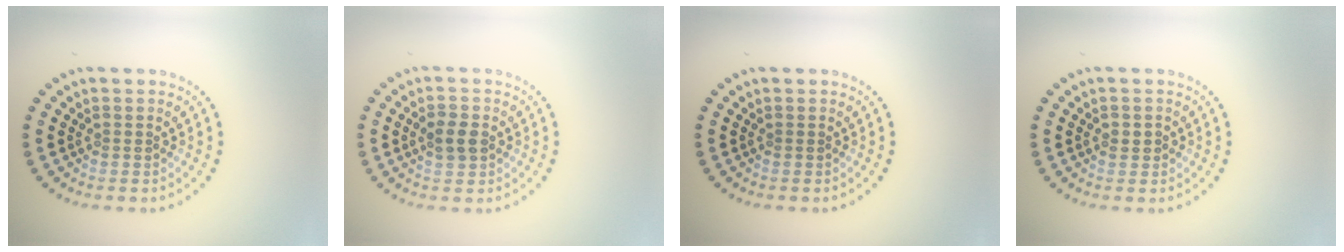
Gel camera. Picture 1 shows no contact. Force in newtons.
{"total": 2.2, "press": 2.2, "slide": 0.2}
{"total": 0.0}
{"total": 1.0, "press": 0.9, "slide": 0.2}